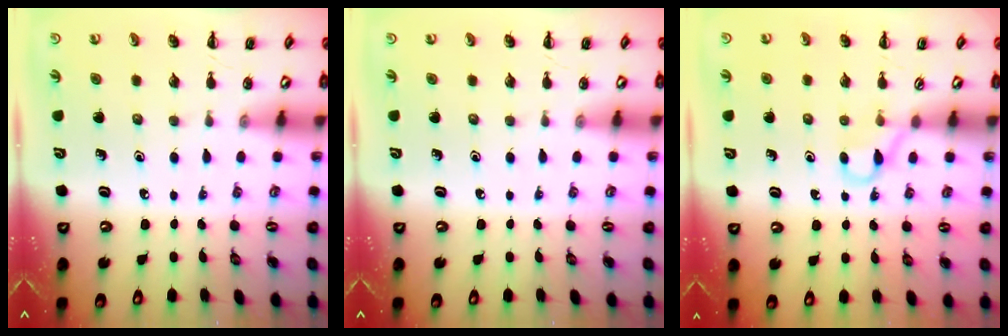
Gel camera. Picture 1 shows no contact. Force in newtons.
{"total": 0.0}
{"total": 2.7, "press": 2.4, "slide": 1.1}